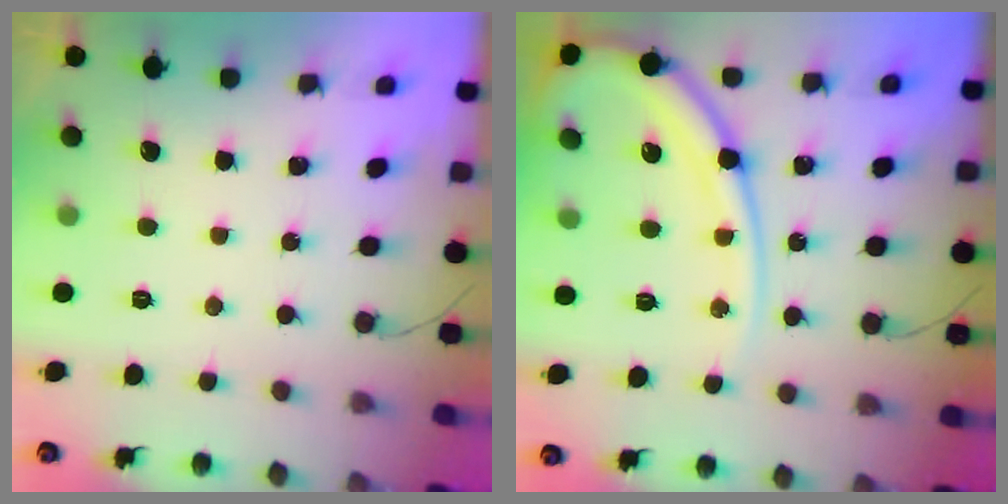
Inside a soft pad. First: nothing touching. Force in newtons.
{"total": 15.5, "press": 15.4, "slide": 1.7}